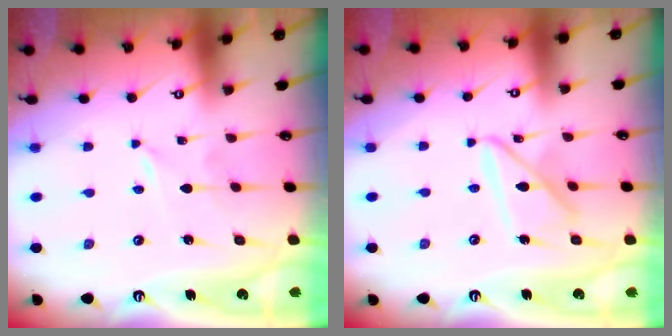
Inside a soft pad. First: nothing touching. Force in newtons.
{"total": 11.2, "press": 11.1, "slide": 1.0}